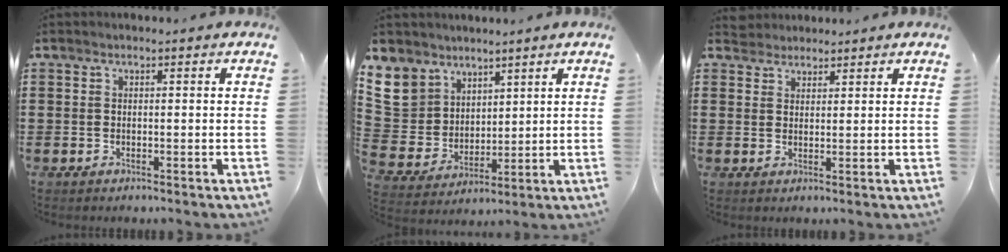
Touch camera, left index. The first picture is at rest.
{"total": 8.1, "force": [5.3, 6.1, 0.8], "torque": [-0.070, -0.023, 0.106]}
{"total": 2.2, "force": [2.0, 0.9, -0.3], "torque": [-0.002, 0.005, 0.041]}